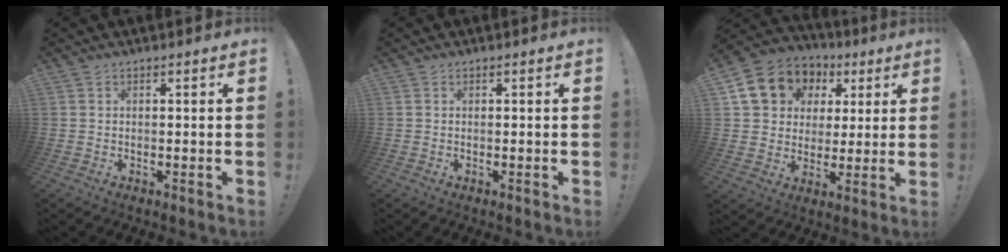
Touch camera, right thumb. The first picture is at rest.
{"total": 0.0}
{"total": 14.3, "force": [5.9, 11.7, 5.8], "torque": [-0.087, -0.022, 0.128]}